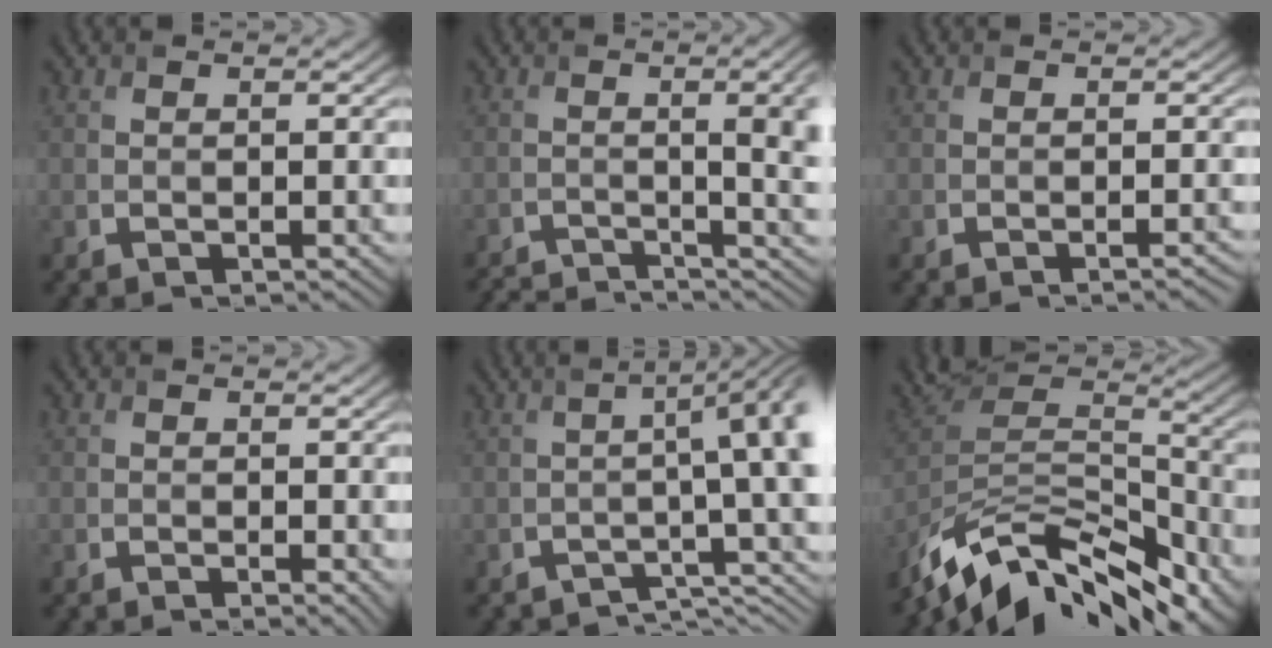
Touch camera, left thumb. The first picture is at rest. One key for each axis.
{"total": 8.9, "fx": -3.5, "fy": 2.4, "fz": 7.8, "tx": -0.084, "ty": -0.011, "tz": -0.044}
{"total": 1.1, "fx": -0.6, "fy": 0.3, "fz": 0.8, "tx": 0.001, "ty": 0.004, "tz": -0.017}
{"total": 1.0, "fx": -0.2, "fy": 0.2, "fz": 0.9, "tx": -0.013, "ty": -0.001, "tz": -0.003}
{"total": 8.4, "fx": -2.9, "fy": 2.3, "fz": 7.5, "tx": -0.079, "ty": 0.010, "tz": -0.043}
{"total": 13.8, "fx": -10.8, "fy": 5.3, "fz": 6.7, "tx": -0.158, "ty": 0.009, "tz": -0.183}